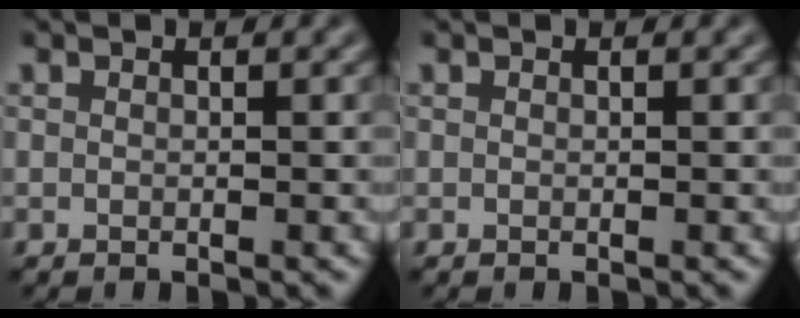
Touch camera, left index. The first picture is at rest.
{"total": 0.0}